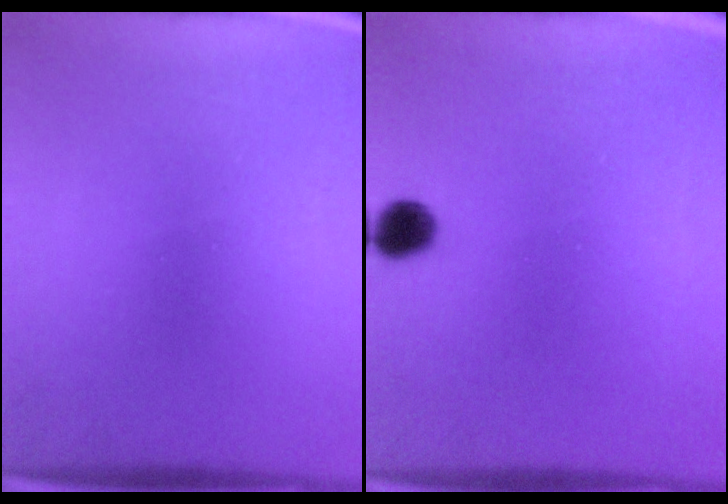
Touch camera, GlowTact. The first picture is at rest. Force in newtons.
{"total": 3.7}